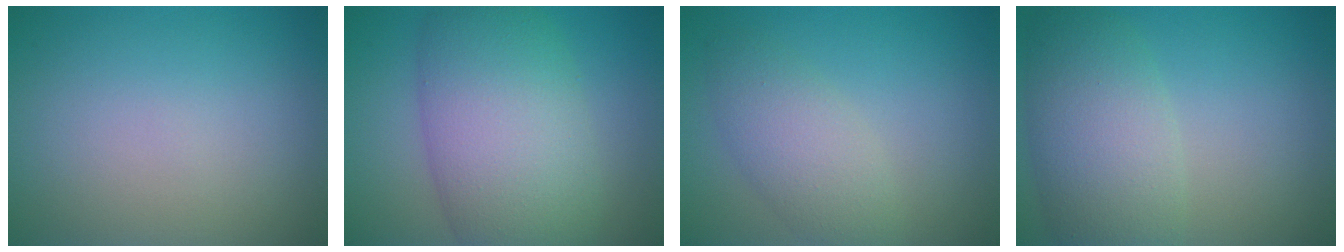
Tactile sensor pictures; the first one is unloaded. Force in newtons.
{"total": 10.2, "press": 10.2, "slide": 0.4}
{"total": 3.6, "press": 3.6, "slide": 0.2}
{"total": 6.4, "press": 6.4, "slide": 0.3}